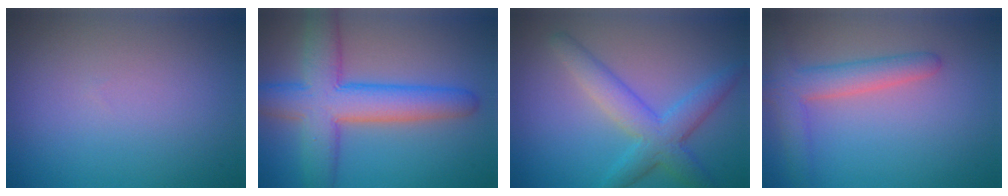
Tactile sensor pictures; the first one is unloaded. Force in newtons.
{"total": 8.4, "press": 8.4, "slide": 0.2}
{"total": 4.6, "press": 4.6, "slide": 0.1}
{"total": 3.8, "press": 3.8, "slide": 0.3}